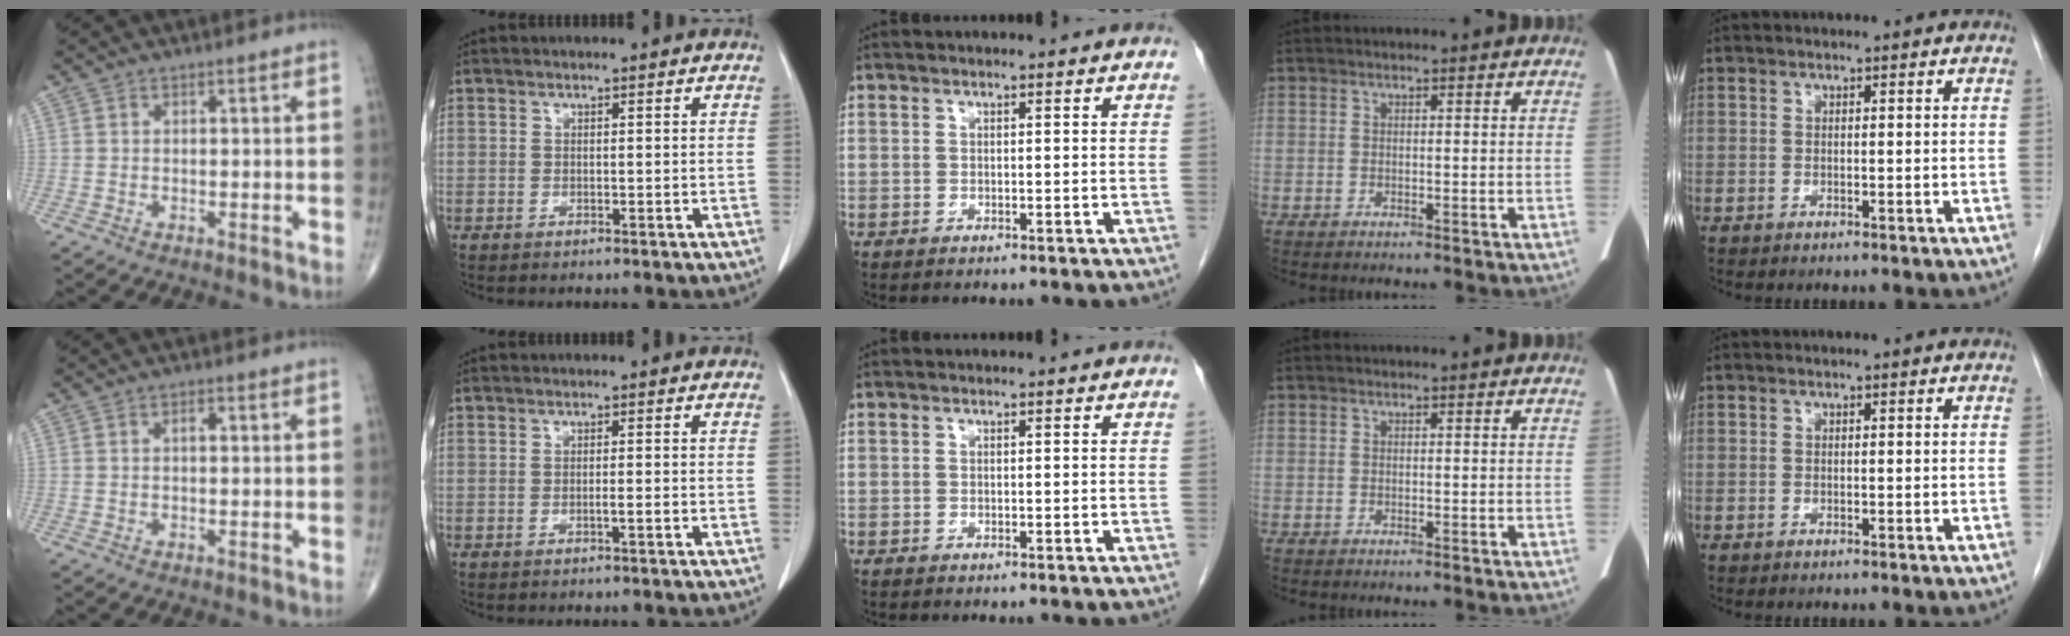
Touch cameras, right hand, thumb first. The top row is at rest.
{"thumb": {"total": 1.4, "force": [0.2, 0.7, 1.1], "torque": [-0.020, 0.003, 0.002]}, "index": {"total": 1.0, "force": [-0.4, -0.1, 0.9], "torque": [-0.017, 0.000, -0.006]}}